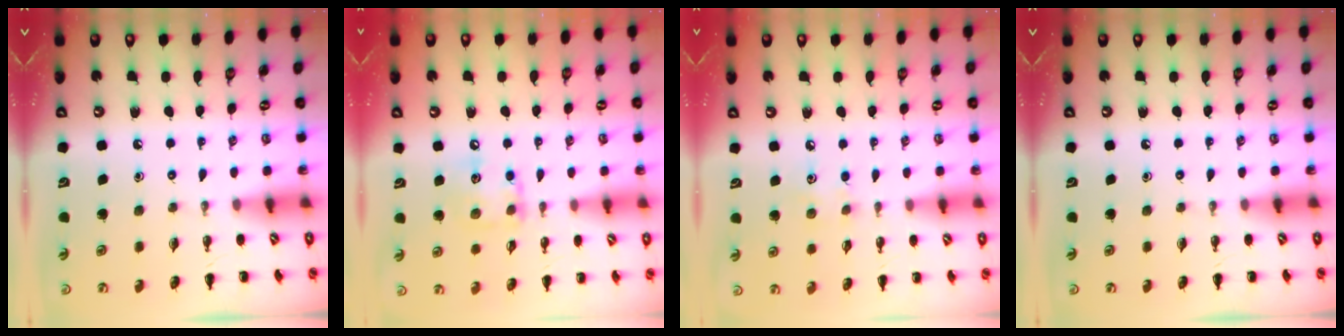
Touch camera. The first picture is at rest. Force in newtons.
{"total": 10.1, "press": 10.1, "slide": 0.8}
{"total": 4.6, "press": 4.5, "slide": 1.0}
{"total": 0.0}